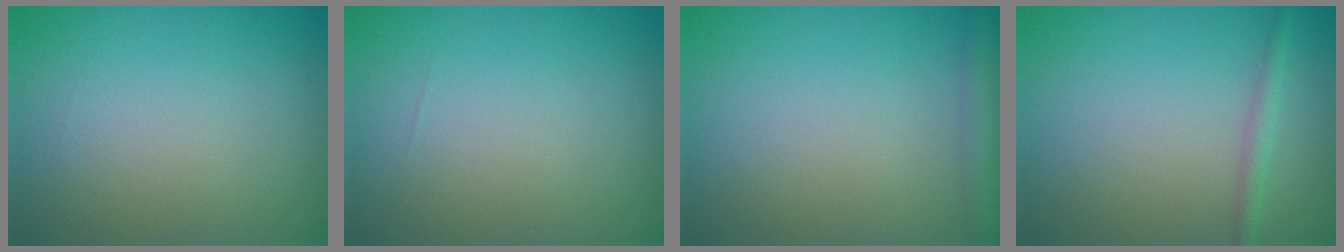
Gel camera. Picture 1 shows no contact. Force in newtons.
{"total": 0.0}
{"total": 2.1, "press": 2.1, "slide": 0.1}
{"total": 1.4, "press": 1.4, "slide": 0.1}